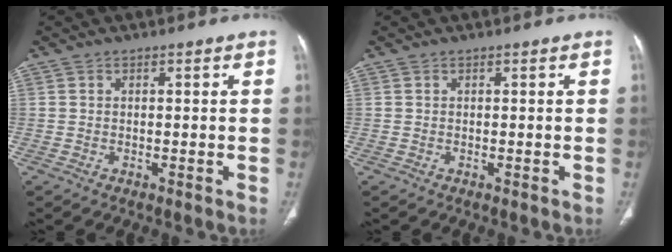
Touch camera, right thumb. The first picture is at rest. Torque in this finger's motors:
{"motor_torque": [0.00, 0.00, 0.00, 0.00, 0.00]}